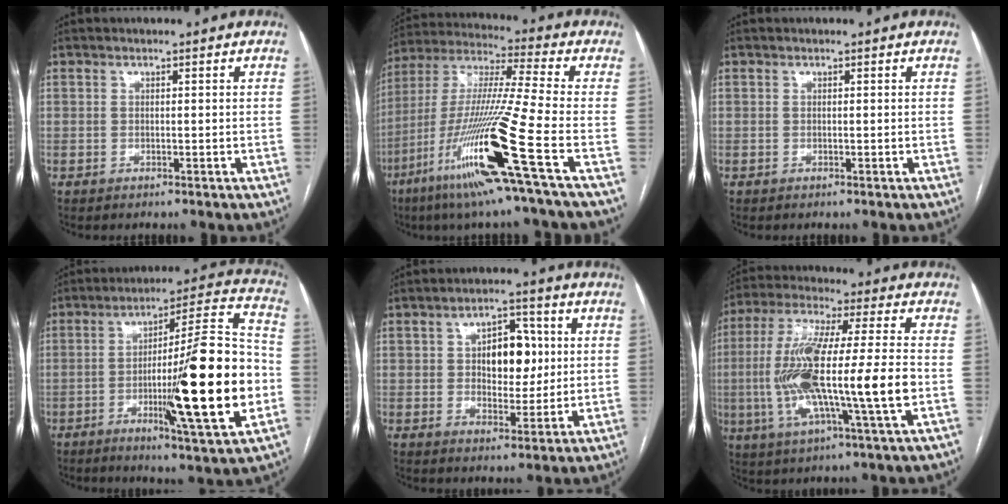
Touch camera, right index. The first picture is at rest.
{"total": 20.7, "force": [-8.7, -1.3, 18.8], "torque": [-0.393, -0.039, -0.170]}
{"total": 0.0}
{"total": 22.6, "force": [-4.8, 1.0, 22.1], "torque": [-0.320, -0.003, -0.071]}
{"total": 8.3, "force": [1.4, 4.6, 6.8], "torque": [-0.098, 0.016, 0.028]}
{"total": 18.4, "force": [-2.4, 1.4, 18.2], "torque": [-0.365, 0.001, -0.043]}